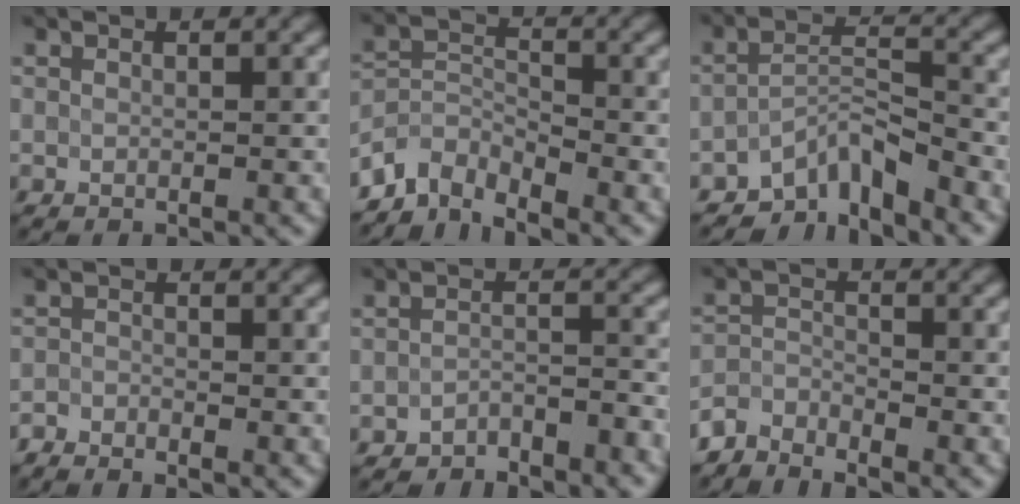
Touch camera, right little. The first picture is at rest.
{"total": 3.7, "force": [-3.4, 1.3, 0.8], "torque": [-0.010, 0.001, -0.081]}
{"total": 4.8, "force": [-4.0, 1.5, 2.3], "torque": [-0.027, 0.007, -0.077]}
{"total": 1.6, "force": [-1.5, 0.1, 0.3], "torque": [-0.009, -0.002, -0.036]}
{"total": 2.6, "force": [-2.4, 0.5, 0.7], "torque": [-0.015, 0.005, -0.047]}
{"total": 2.6, "force": [-2.5, 0.6, 0.3], "torque": [-0.006, 0.000, -0.063]}